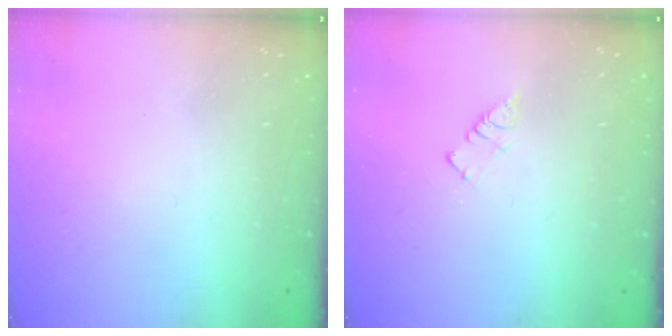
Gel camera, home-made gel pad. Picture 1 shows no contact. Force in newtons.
{"total": 2.9, "press": 2.9, "slide": 0.4}